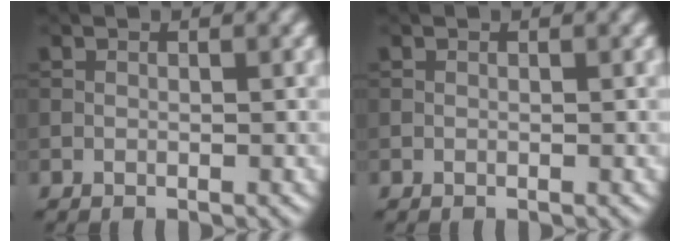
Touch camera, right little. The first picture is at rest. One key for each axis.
{"total": 0.0}